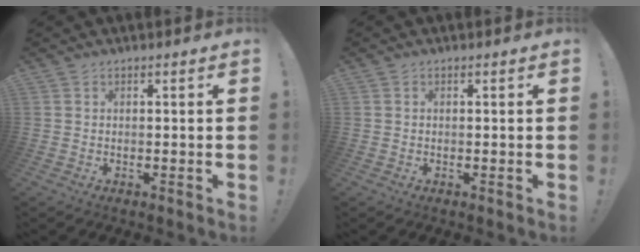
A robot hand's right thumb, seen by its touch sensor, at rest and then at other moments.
{"total": 0.0}